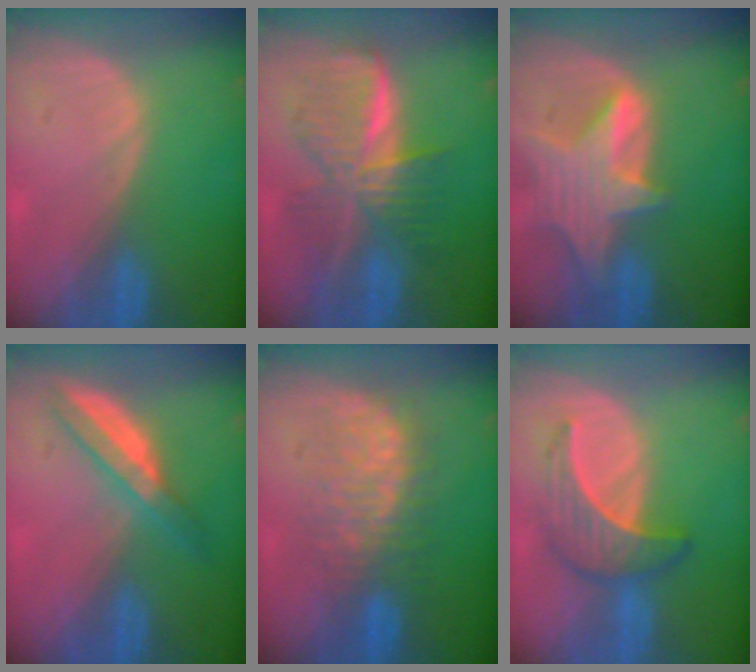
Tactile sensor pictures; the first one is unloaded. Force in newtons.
{"total": 9.4, "press": 9.4, "slide": 0.5}
{"total": 8.5, "press": 7.6, "slide": 3.9}
{"total": 5.9, "press": 5.2, "slide": 2.8}
{"total": 7.8, "press": 7.8, "slide": 0.4}
{"total": 6.4, "press": 6.3, "slide": 1.1}